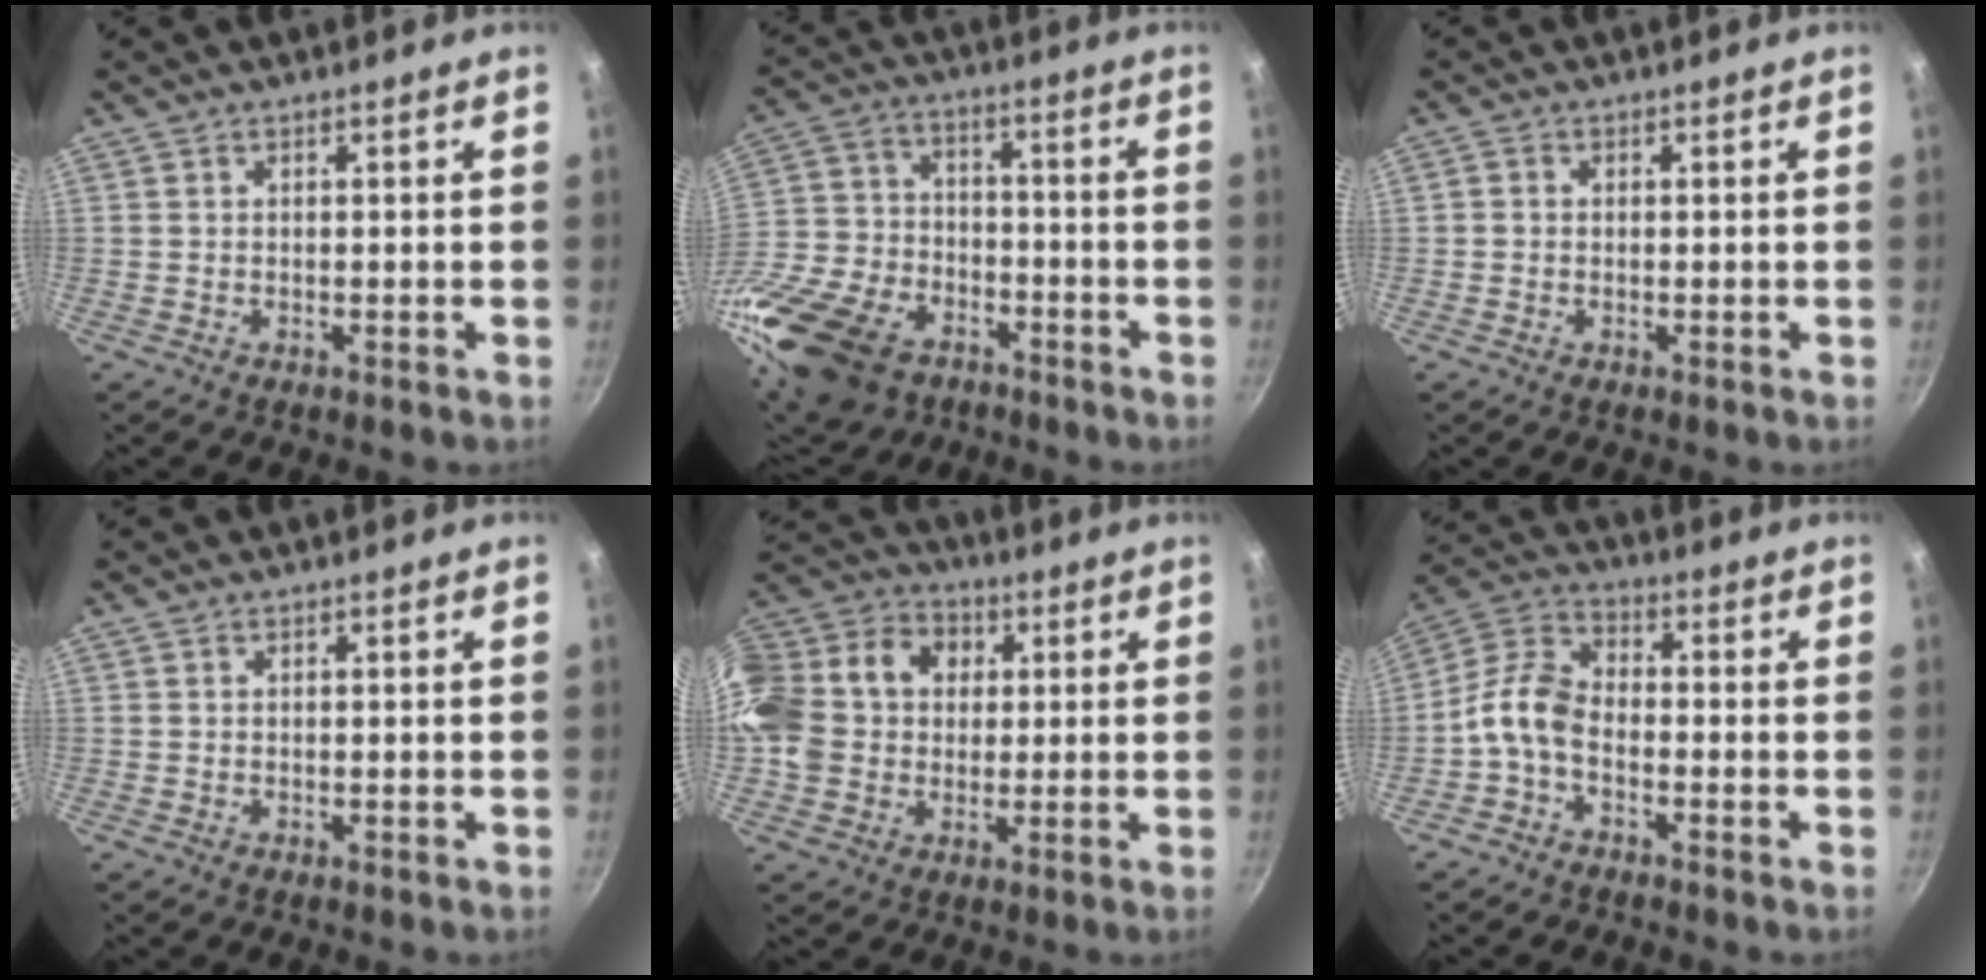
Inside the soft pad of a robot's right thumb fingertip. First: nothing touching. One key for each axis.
{"total": 25.4, "fx": -13.1, "fy": 16.6, "fz": 14.0, "tx": -0.294, "ty": 0.046, "tz": -0.233}
{"total": 1.0, "fx": -0.1, "fy": 0.9, "fz": 0.4, "tx": -0.007, "ty": 0.004, "tz": -0.004}
{"total": 0.0}
{"total": 18.6, "fx": 2.0, "fy": 15.3, "fz": 10.3, "tx": -0.189, "ty": 0.041, "tz": 0.025}
{"total": 7.7, "fx": -3.0, "fy": 4.5, "fz": 5.4, "tx": -0.113, "ty": 0.041, "tz": -0.076}